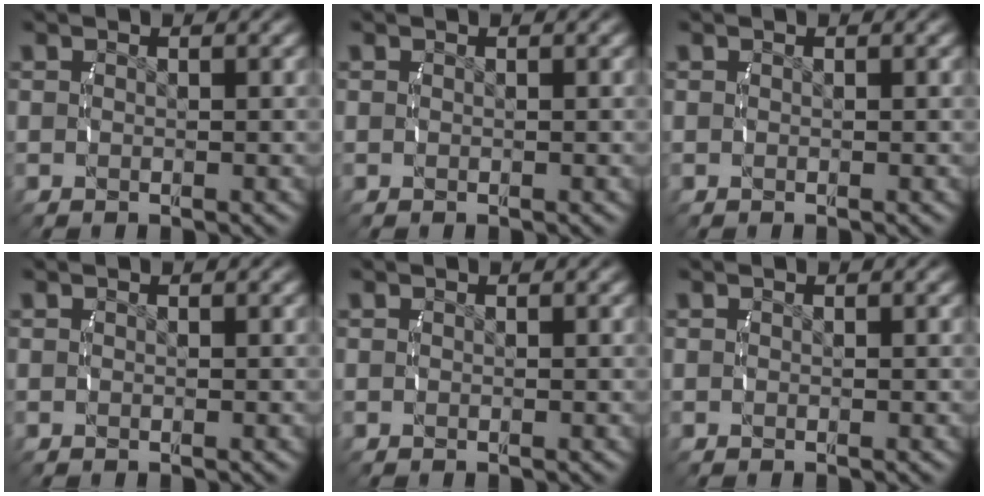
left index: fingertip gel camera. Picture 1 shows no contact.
{"total": 0.0}
{"total": 0.0}
{"total": 0.0}
{"total": 0.0}
{"total": 0.0}